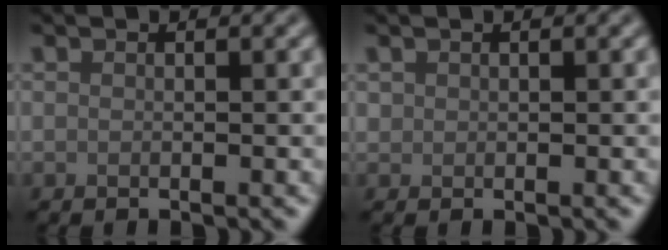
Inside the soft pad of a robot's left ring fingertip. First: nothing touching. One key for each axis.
{"total": 0.5, "fx": 0.3, "fy": 0.4, "fz": 0.0, "tx": 0.005, "ty": 0.000, "tz": 0.006}